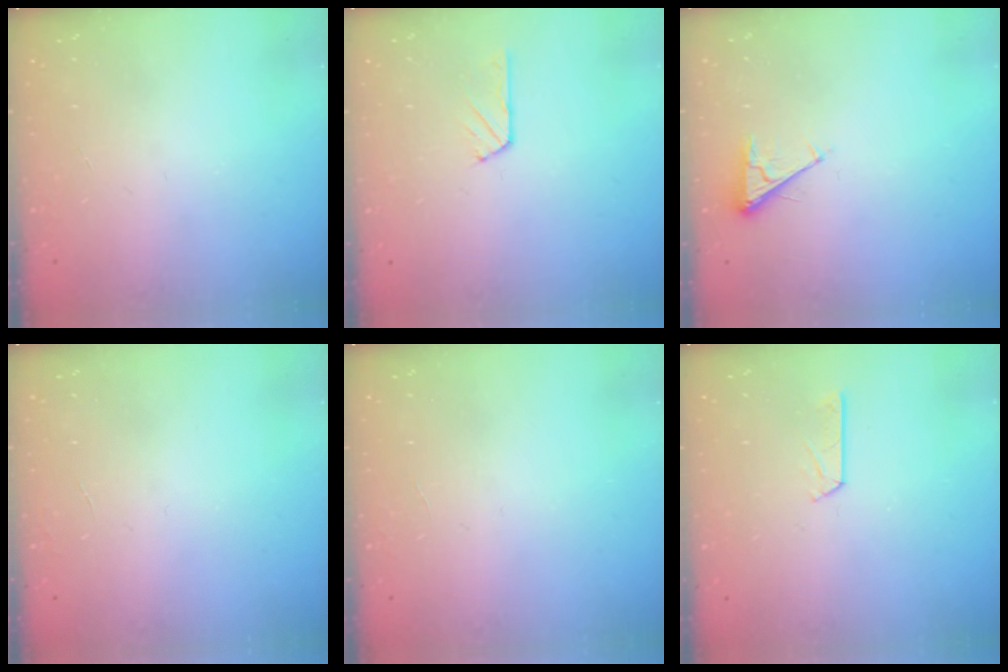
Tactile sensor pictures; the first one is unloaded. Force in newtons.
{"total": 3.8, "press": 3.8, "slide": 0.5}
{"total": 2.8, "press": 2.8, "slide": 0.4}
{"total": 0.0}
{"total": 0.0}
{"total": 3.6, "press": 3.5, "slide": 0.4}